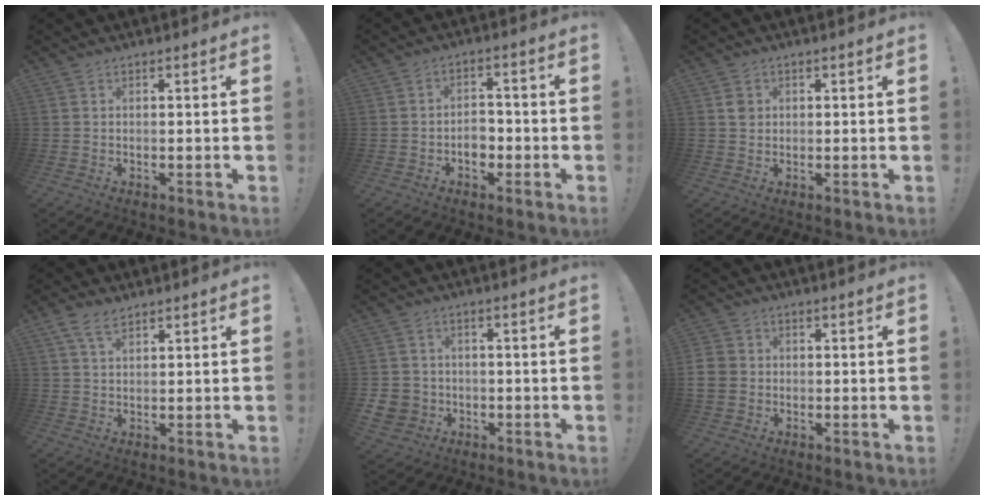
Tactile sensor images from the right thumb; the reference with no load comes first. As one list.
[{"total": 5.7, "force": [-1.7, 4.2, 3.4], "torque": [-0.043, 0.007, -0.030]}, {"total": 2.4, "force": [0.7, 2.3, 0.6], "torque": [0.002, -0.002, 0.011]}, {"total": 5.6, "force": [3.4, 2.9, 3.4], "torque": [-0.063, -0.008, 0.065]}, {"total": 5.8, "force": [-1.3, 5.3, 1.7], "torque": [-0.034, 0.010, -0.024]}, {"total": 5.5, "force": [-0.6, 4.9, 2.2], "torque": [-0.047, 0.004, -0.012]}]